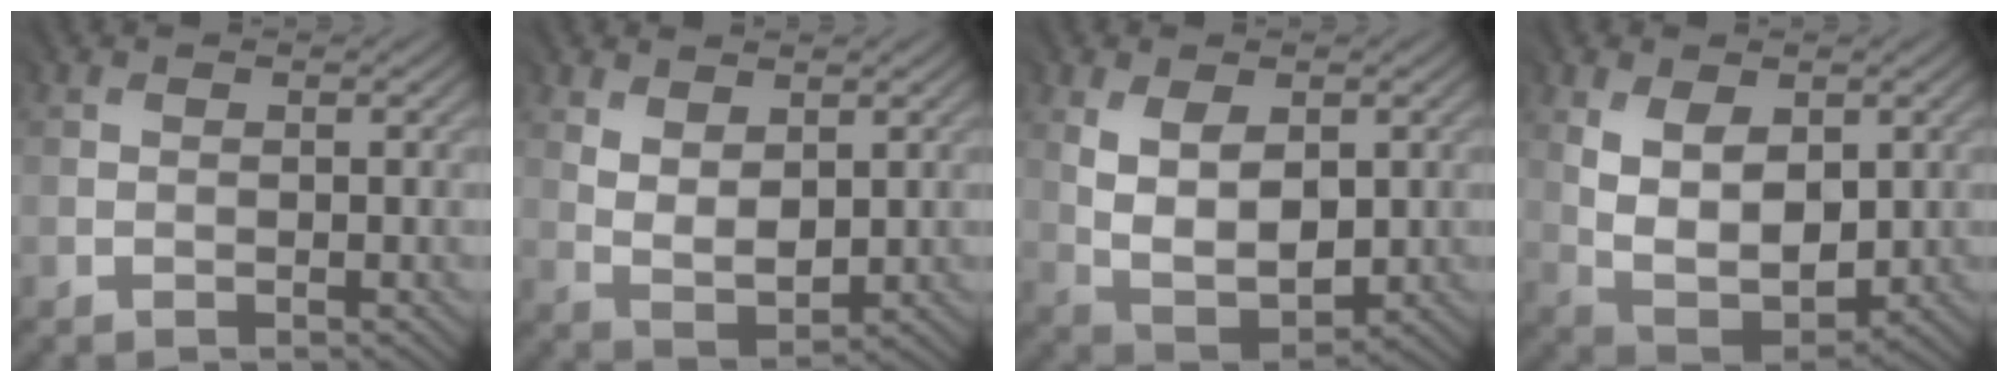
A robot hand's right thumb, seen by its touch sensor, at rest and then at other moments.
{"total": 4.3, "force": [2.0, 2.4, 3.0], "torque": [-0.066, -0.007, 0.046]}
{"total": 7.1, "force": [1.9, 4.1, 5.5], "torque": [-0.118, -0.009, 0.042]}
{"total": 8.3, "force": [2.3, 5.0, 6.2], "torque": [-0.137, -0.008, 0.049]}